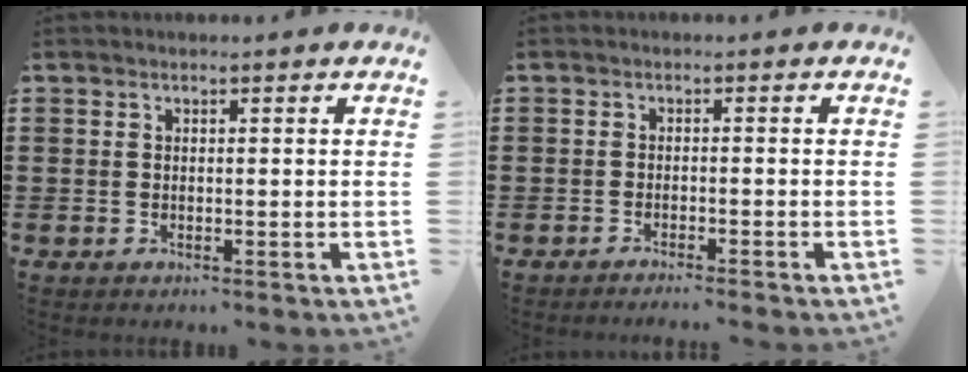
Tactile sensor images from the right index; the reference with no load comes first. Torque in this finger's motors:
{"motor_torque": [0.16, 0.15, 0.09, 0.00]}